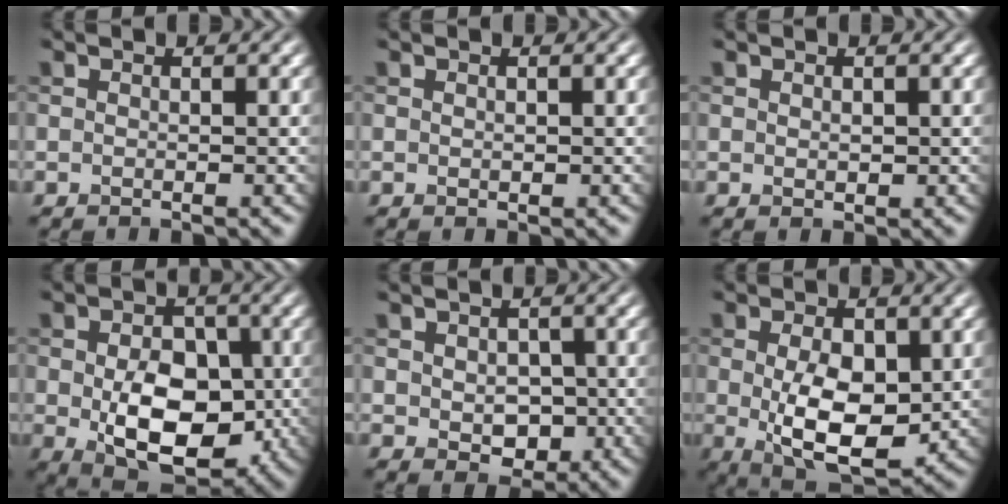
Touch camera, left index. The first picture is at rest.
{"total": 0.0}
{"total": 0.5, "force": [0.2, 0.3, 0.3], "torque": [-0.004, -0.001, 0.004]}
{"total": 8.6, "force": [-1.1, 5.6, 6.5], "torque": [-0.105, -0.015, -0.011]}
{"total": 3.2, "force": [-0.2, 2.4, 2.1], "torque": [-0.031, -0.009, 0.001]}
{"total": 7.5, "force": [-0.2, 4.1, 6.2], "torque": [-0.111, -0.012, 0.004]}